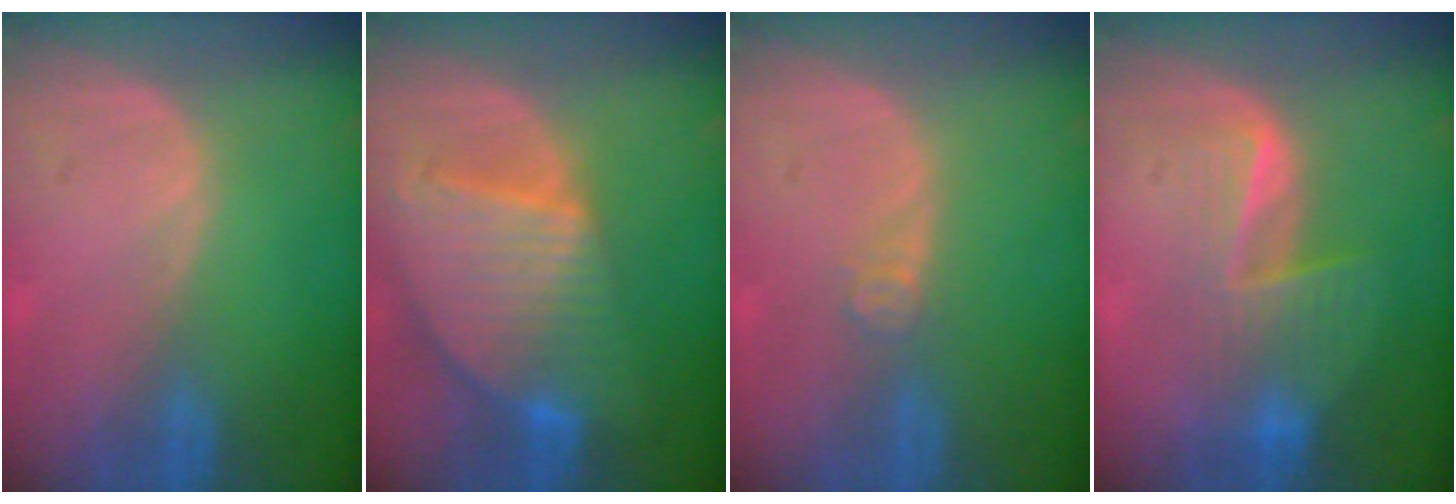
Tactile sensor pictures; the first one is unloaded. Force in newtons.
{"total": 9.6, "press": 8.4, "slide": 4.8}
{"total": 2.0, "press": 1.6, "slide": 1.1}
{"total": 6.7, "press": 6.4, "slide": 2.2}